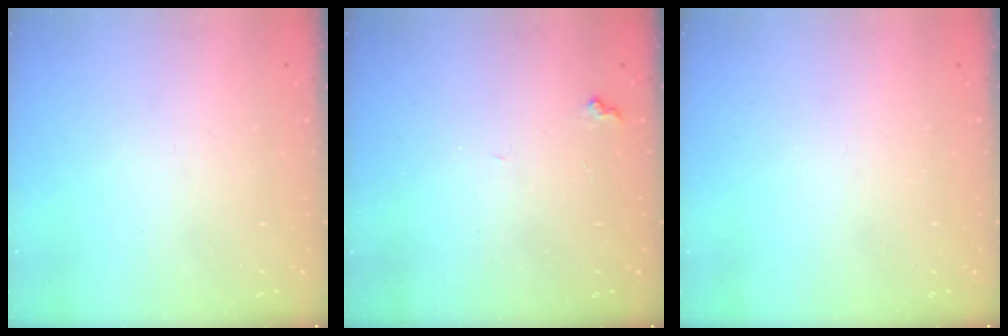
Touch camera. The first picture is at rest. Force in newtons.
{"total": 6.1, "press": 6.1, "slide": 0.7}
{"total": 0.0}